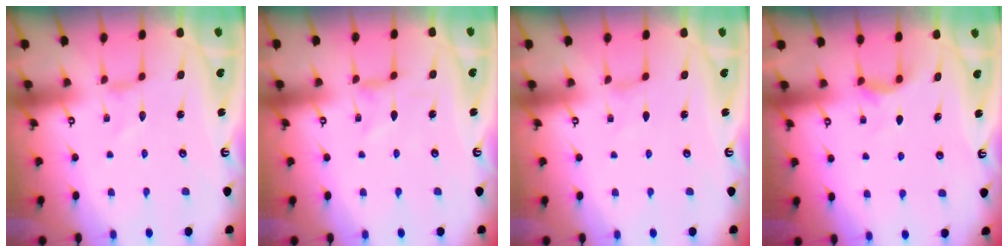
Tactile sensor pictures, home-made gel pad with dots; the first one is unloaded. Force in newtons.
{"total": 0.0}
{"total": 0.0}
{"total": 5.2, "press": 5.1, "slide": 0.6}